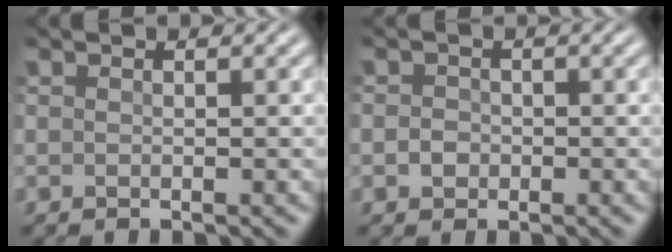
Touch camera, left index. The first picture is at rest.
{"total": 1.2, "force": [-0.1, 1.1, 0.3], "torque": [0.000, 0.003, -0.009]}